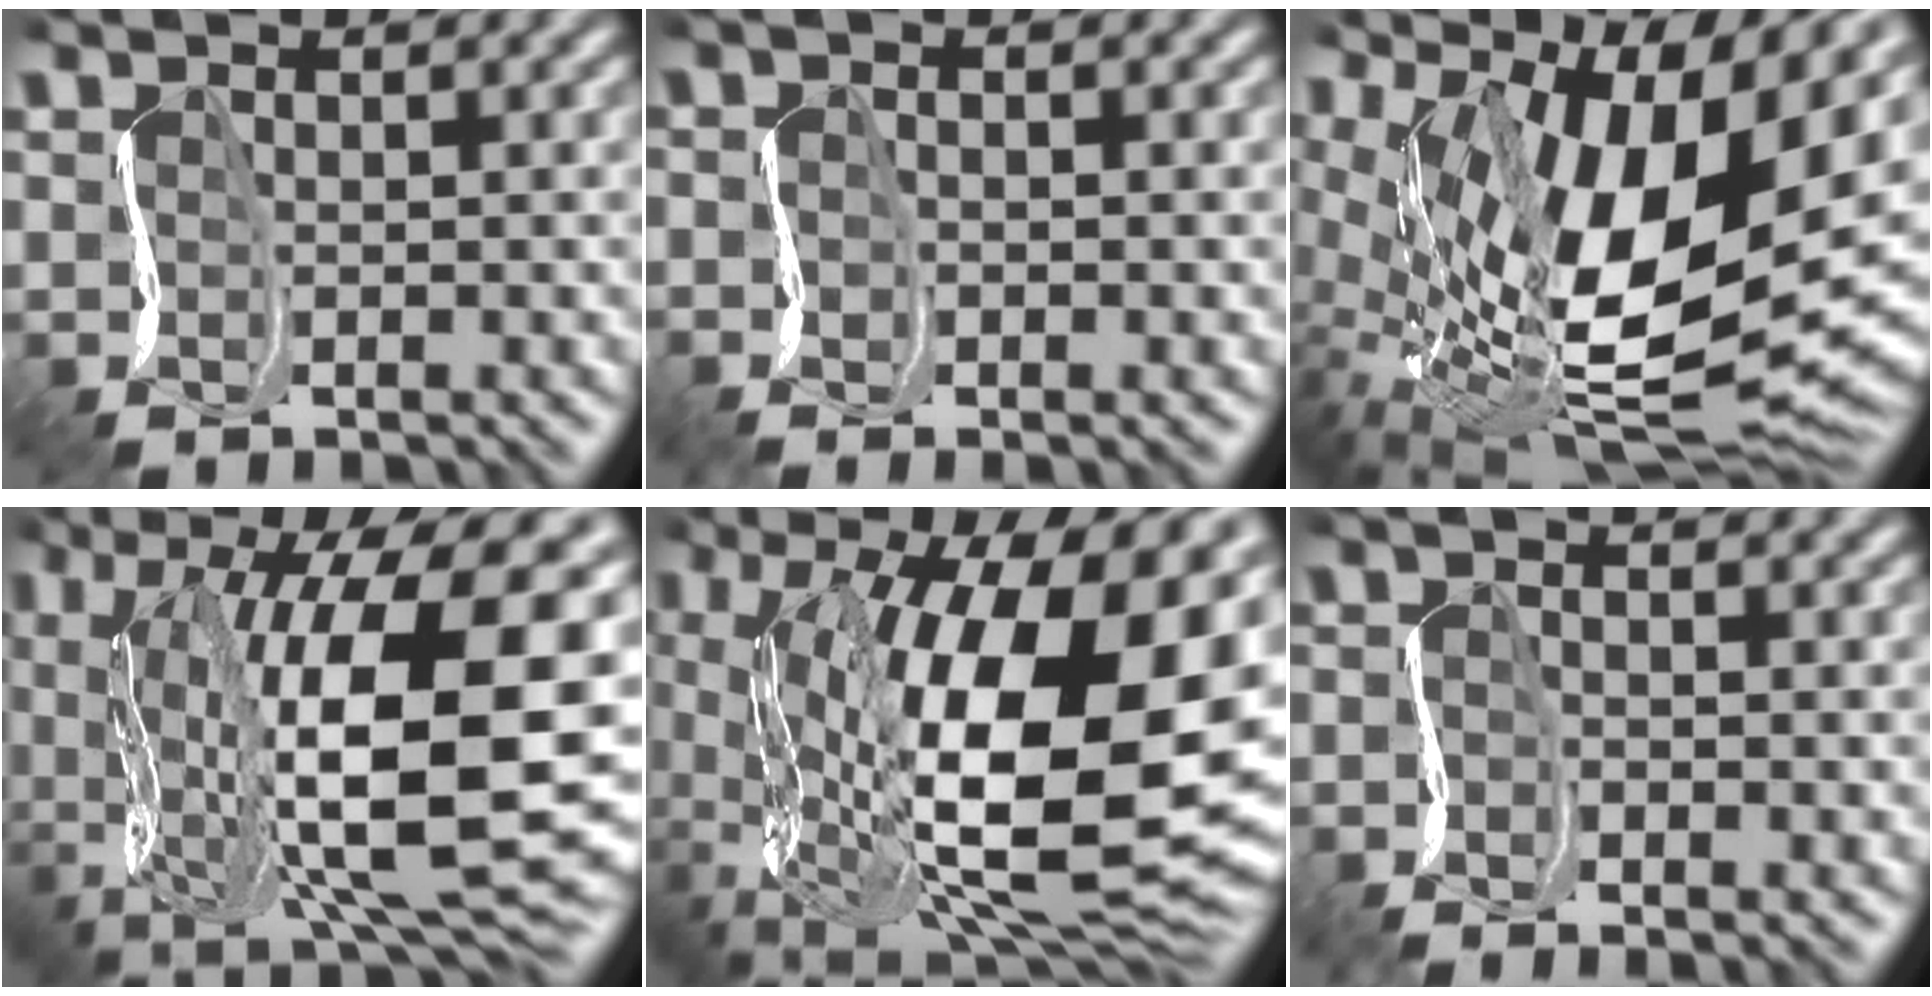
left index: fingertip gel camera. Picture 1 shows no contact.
{"total": 1.8, "force": [-0.4, 1.1, 1.3], "torque": [-0.003, 0.013, -0.027]}
{"total": 17.1, "force": [2.0, 8.1, 15.0], "torque": [-0.234, -0.015, 0.037]}
{"total": 15.5, "force": [-2.1, 6.6, 13.9], "torque": [-0.214, -0.013, -0.028]}
{"total": 17.9, "force": [-1.7, 8.7, 15.5], "torque": [-0.261, -0.046, -0.015]}
{"total": 1.6, "force": [-1.6, -0.2, -0.2], "torque": [0.022, -0.011, -0.041]}